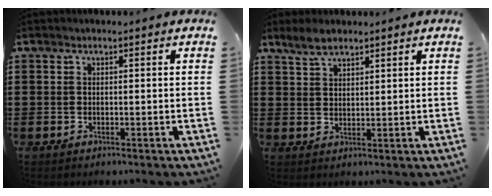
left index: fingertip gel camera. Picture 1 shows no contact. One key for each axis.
{"total": 3.4, "fx": 2.7, "fy": 1.2, "fz": 1.5, "tx": -0.036, "ty": 0.005, "tz": 0.052}